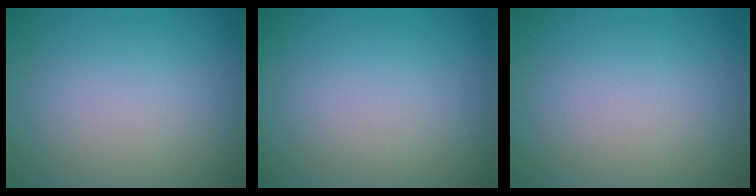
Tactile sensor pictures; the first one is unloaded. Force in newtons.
{"total": 0.0}
{"total": 0.0}